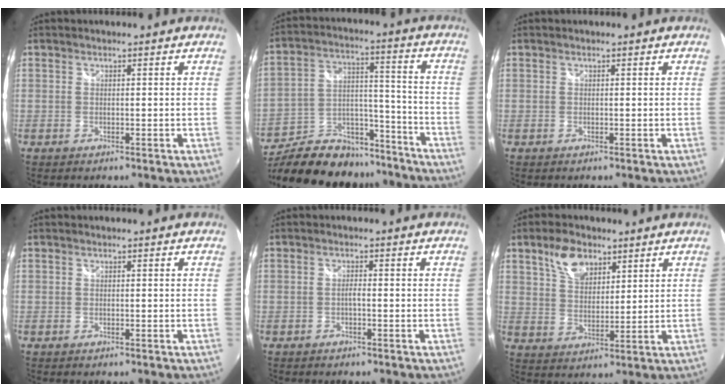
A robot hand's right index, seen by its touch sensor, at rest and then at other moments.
{"total": 23.4, "force": [-18.6, 11.1, 8.9], "torque": [-0.191, 0.042, -0.269]}
{"total": 0.0}
{"total": 0.0}
{"total": 1.1, "force": [-0.4, 0.1, 0.9], "torque": [-0.019, 0.003, -0.010]}
{"total": 7.7, "force": [4.7, 4.3, 4.4], "torque": [-0.078, 0.014, 0.087]}